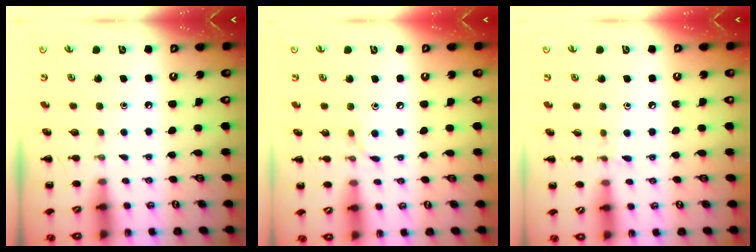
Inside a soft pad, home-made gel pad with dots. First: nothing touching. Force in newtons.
{"total": 5.4, "press": 5.1, "slide": 2.0}
{"total": 6.0, "press": 5.8, "slide": 1.8}